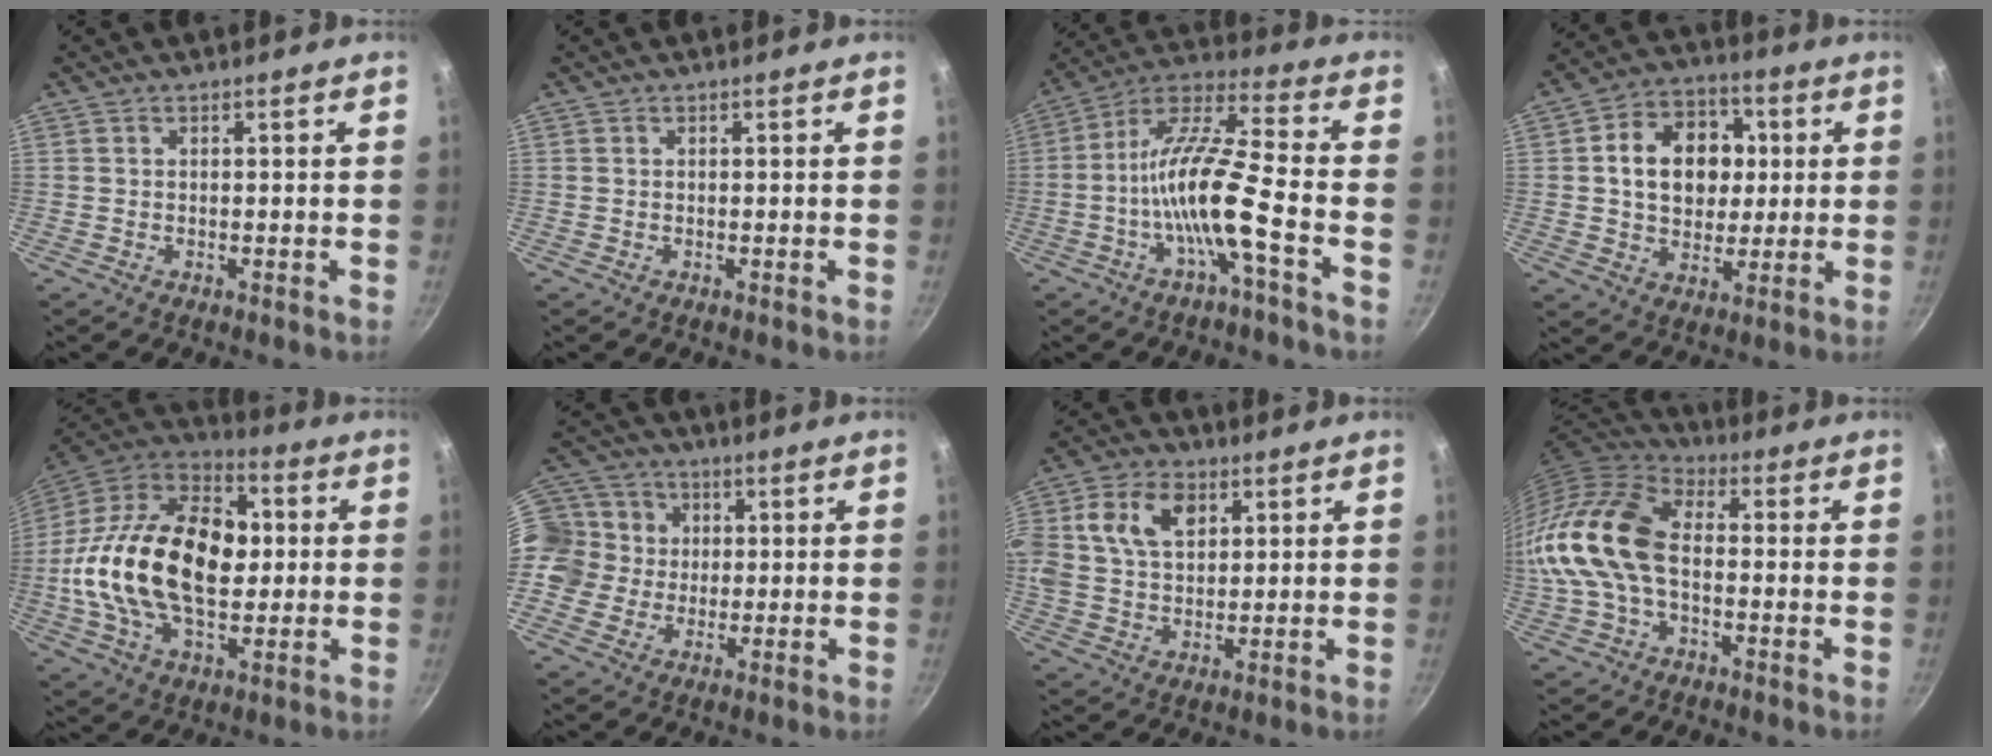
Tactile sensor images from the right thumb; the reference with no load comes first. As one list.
[{"total": 0.0}, {"total": 14.1, "force": [-4.4, 1.7, 13.3], "torque": [-0.251, 0.041, -0.096]}, {"total": 14.3, "force": [2.0, 11.2, 8.7], "torque": [-0.099, 0.014, 0.027]}, {"total": 27.5, "force": [0.5, 16.8, 21.8], "torque": [-0.372, 0.031, -0.007]}, {"total": 15.0, "force": [1.8, 13.6, 6.1], "torque": [-0.121, 0.025, 0.024]}, {"total": 14.0, "force": [4.4, 9.8, 9.0], "torque": [-0.171, 0.014, 0.075]}, {"total": 15.9, "force": [-1.3, 10.1, 12.2], "torque": [-0.233, 0.037, -0.040]}]